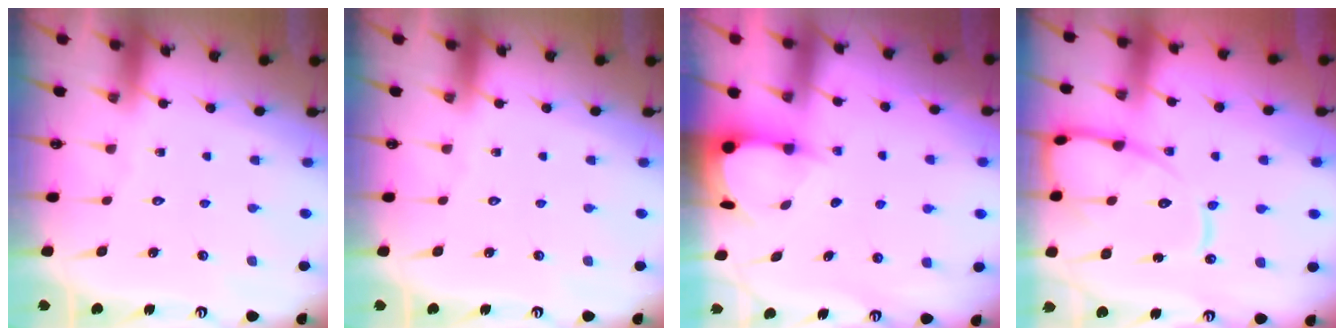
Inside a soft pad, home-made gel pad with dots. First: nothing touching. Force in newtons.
{"total": 0.0}
{"total": 3.6, "press": 3.5, "slide": 0.3}
{"total": 13.5, "press": 13.5, "slide": 1.3}